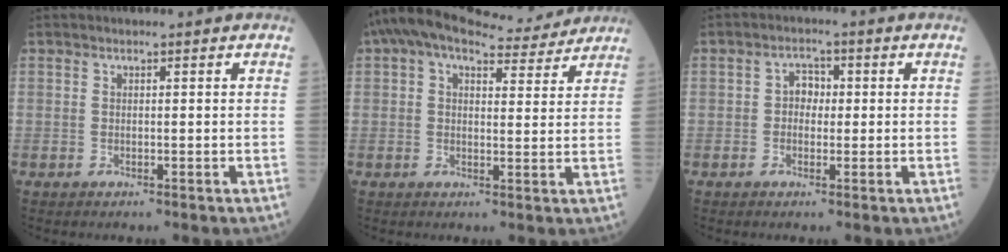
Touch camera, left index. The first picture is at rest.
{"total": 11.6, "force": [10.4, 3.0, 4.0], "torque": [-0.060, 0.029, 0.138]}
{"total": 2.8, "force": [-0.1, 2.1, 1.9], "torque": [-0.026, 0.010, -0.006]}